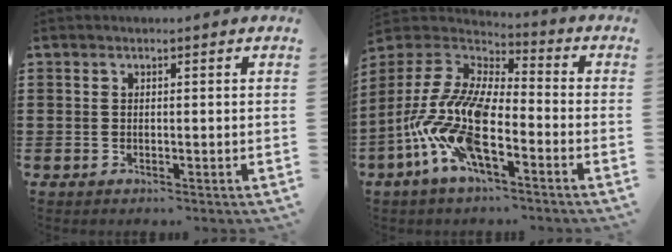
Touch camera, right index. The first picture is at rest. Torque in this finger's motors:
{"motor_torque": [2.14, 0.00, 1.05, 0.21]}